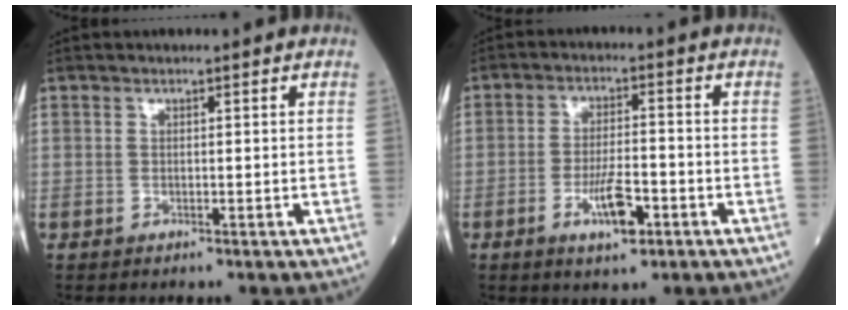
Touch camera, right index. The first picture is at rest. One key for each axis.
{"total": 6.3, "fx": -2.8, "fy": 1.5, "fz": 5.4, "tx": -0.101, "ty": -0.003, "tz": -0.048}